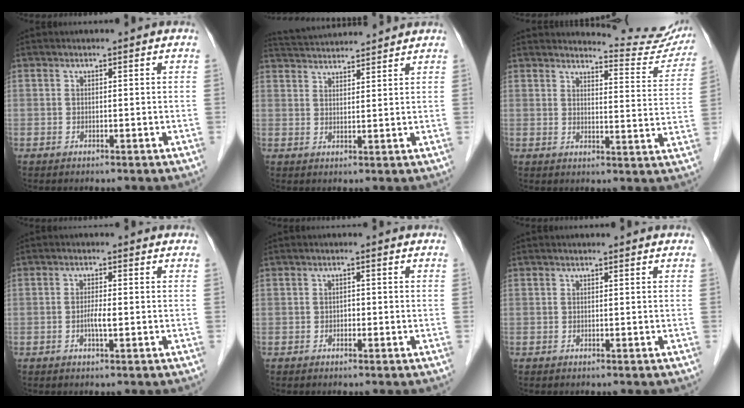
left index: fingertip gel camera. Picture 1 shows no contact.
{"total": 9.0, "force": [8.7, 0.0, 2.1], "torque": [-0.045, 0.032, 0.137]}
{"total": 11.4, "force": [11.4, 0.7, 0.4], "torque": [0.005, -0.065, 0.117]}
{"total": 2.0, "force": [-0.5, 0.3, 1.9], "torque": [-0.037, -0.001, -0.010]}
{"total": 0.8, "force": [-0.4, 0.5, 0.4], "torque": [-0.004, 0.002, -0.008]}
{"total": 0.0}